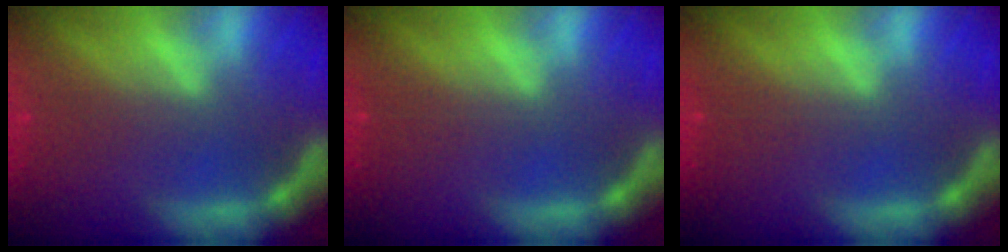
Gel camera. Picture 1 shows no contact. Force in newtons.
{"total": 0.0}
{"total": 0.0}